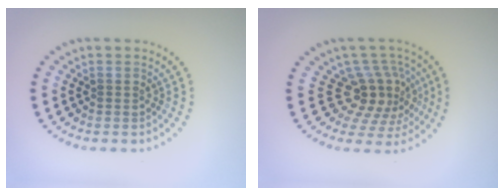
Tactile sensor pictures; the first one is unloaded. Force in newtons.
{"total": 4.4, "press": 3.2, "slide": 3.0}